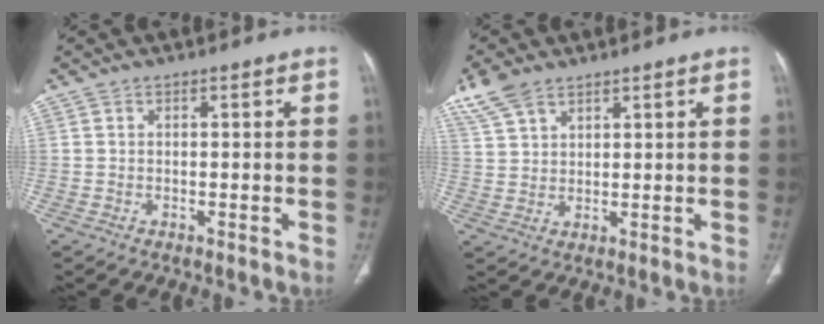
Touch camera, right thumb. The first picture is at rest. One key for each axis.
{"total": 6.3, "fx": 4.6, "fy": 3.1, "fz": 3.0, "tx": -0.060, "ty": -0.005, "tz": 0.101}